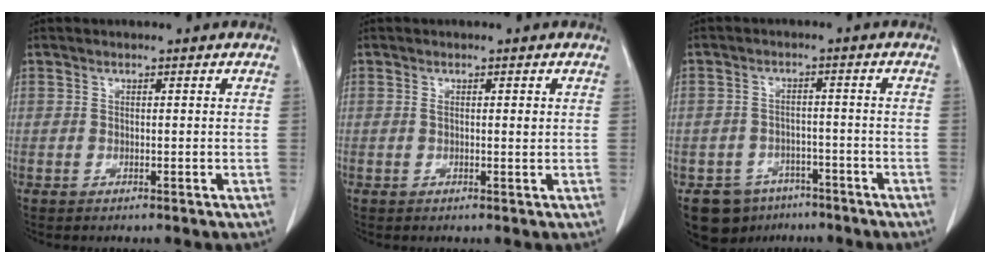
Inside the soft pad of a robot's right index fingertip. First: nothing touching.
{"total": 1.6, "force": [0.4, 0.5, 1.4], "torque": [-0.023, 0.001, 0.007]}
{"total": 7.1, "force": [-4.8, 5.0, 1.3], "torque": [-0.014, 0.010, -0.067]}